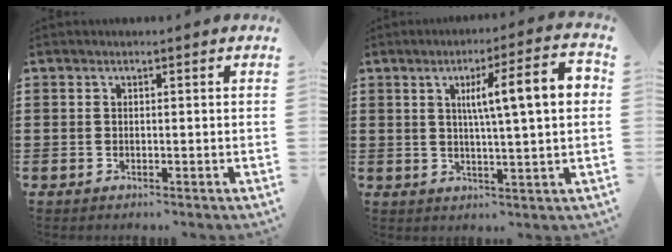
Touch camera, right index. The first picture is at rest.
{"total": 10.1, "force": [2.2, 0.9, 9.8], "torque": [-0.170, -0.002, 0.027]}